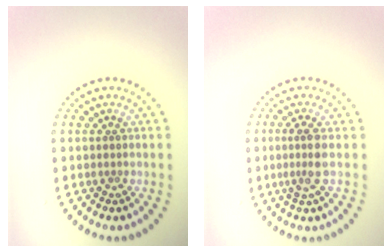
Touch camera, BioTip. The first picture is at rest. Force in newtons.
{"total": 2.2, "press": 1.9, "slide": 1.2}